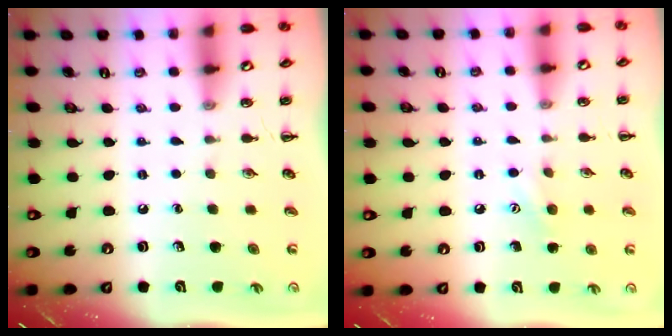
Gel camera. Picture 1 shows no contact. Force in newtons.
{"total": 6.8, "press": 6.6, "slide": 1.7}